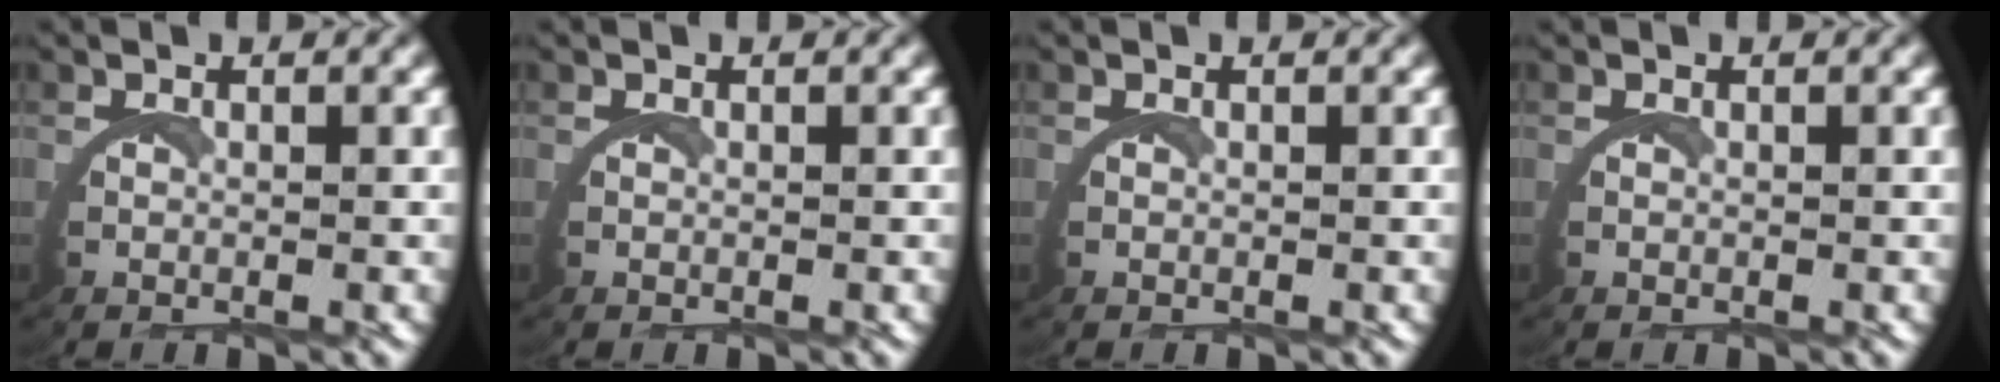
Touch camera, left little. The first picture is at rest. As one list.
[{"total": 0.0}, {"total": 0.0}, {"total": 0.0}]